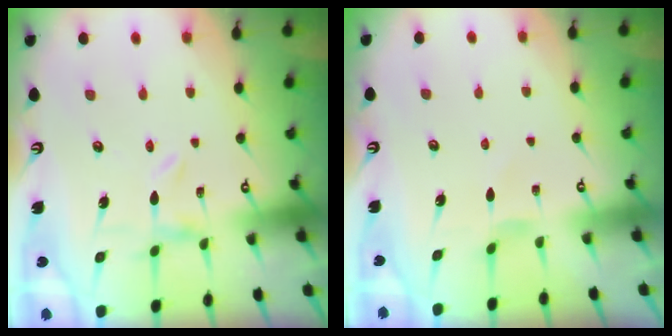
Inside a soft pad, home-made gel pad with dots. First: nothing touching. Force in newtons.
{"total": 2.5, "press": 2.5, "slide": 0.5}